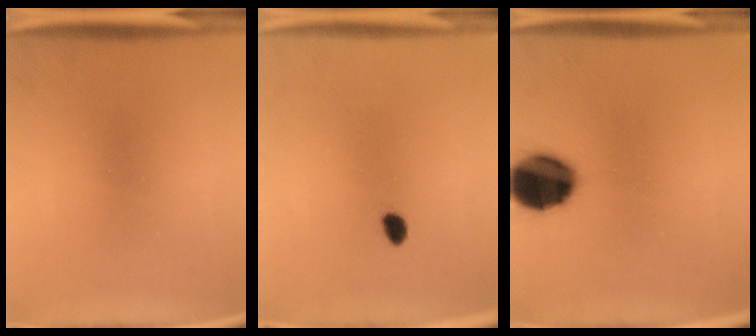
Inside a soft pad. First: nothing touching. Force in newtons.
{"total": 2.0}
{"total": 16.1}